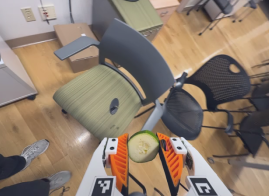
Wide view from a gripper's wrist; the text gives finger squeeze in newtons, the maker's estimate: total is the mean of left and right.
{"total": 9.4, "left": 9.9, "right": 8.9}